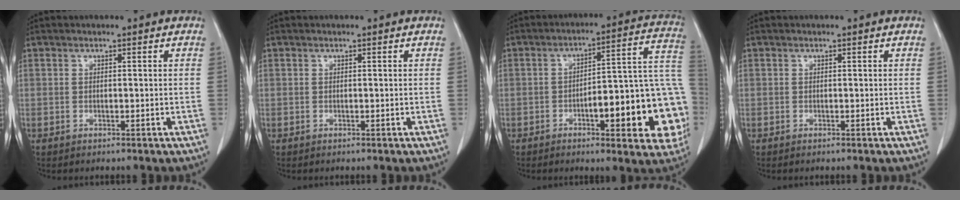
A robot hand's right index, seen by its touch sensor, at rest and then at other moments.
{"total": 0.0}
{"total": 19.6, "force": [-5.4, 4.6, 18.3], "torque": [-0.151, 0.043, -0.057]}
{"total": 0.0}